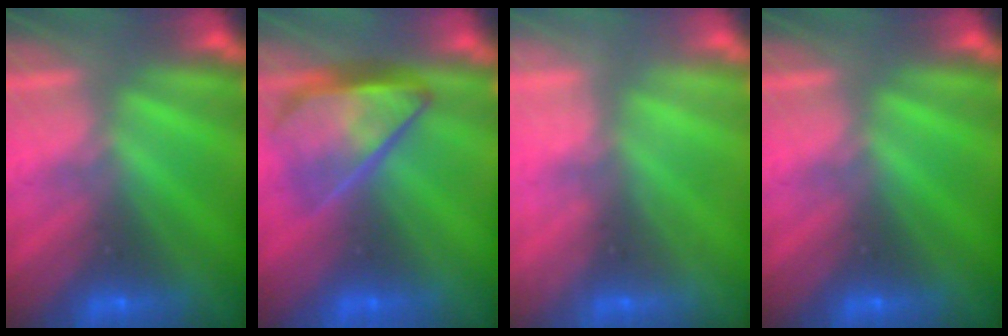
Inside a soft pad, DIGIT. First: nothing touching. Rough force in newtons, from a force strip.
{"total": 3.8}
{"total": 2.0}
{"total": 0.0}